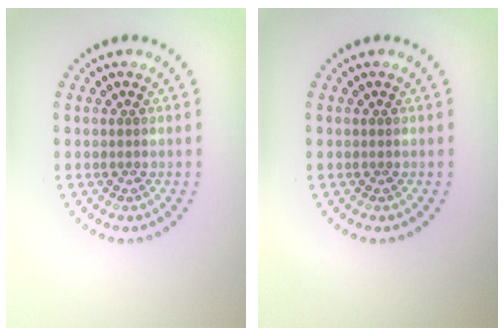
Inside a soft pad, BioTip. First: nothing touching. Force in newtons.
{"total": 0.0}